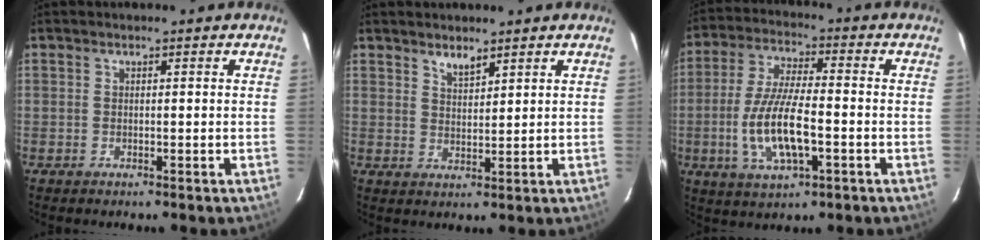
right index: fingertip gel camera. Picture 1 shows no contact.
{"total": 2.9, "force": [2.4, 0.8, 1.4], "torque": [-0.023, 0.001, 0.043]}
{"total": 12.9, "force": [-3.3, 4.2, 11.8], "torque": [-0.242, -0.008, -0.057]}